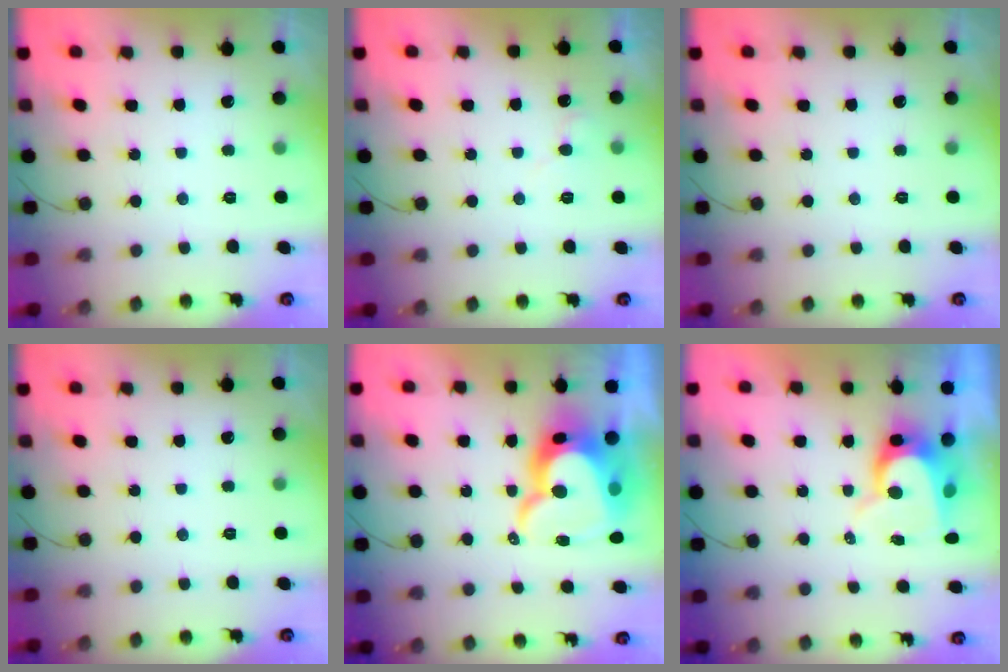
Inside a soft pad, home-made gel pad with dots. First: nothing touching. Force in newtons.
{"total": 5.8, "press": 5.8, "slide": 0.4}
{"total": 0.0}
{"total": 0.0}
{"total": 18.6, "press": 18.6, "slide": 1.3}
{"total": 9.0, "press": 9.0, "slide": 0.8}